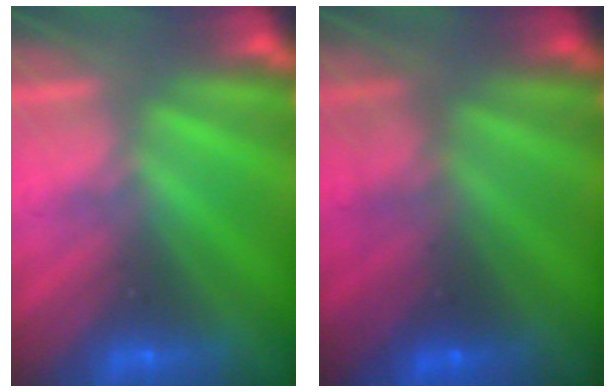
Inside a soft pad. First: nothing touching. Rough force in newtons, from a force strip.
{"total": 2.9}